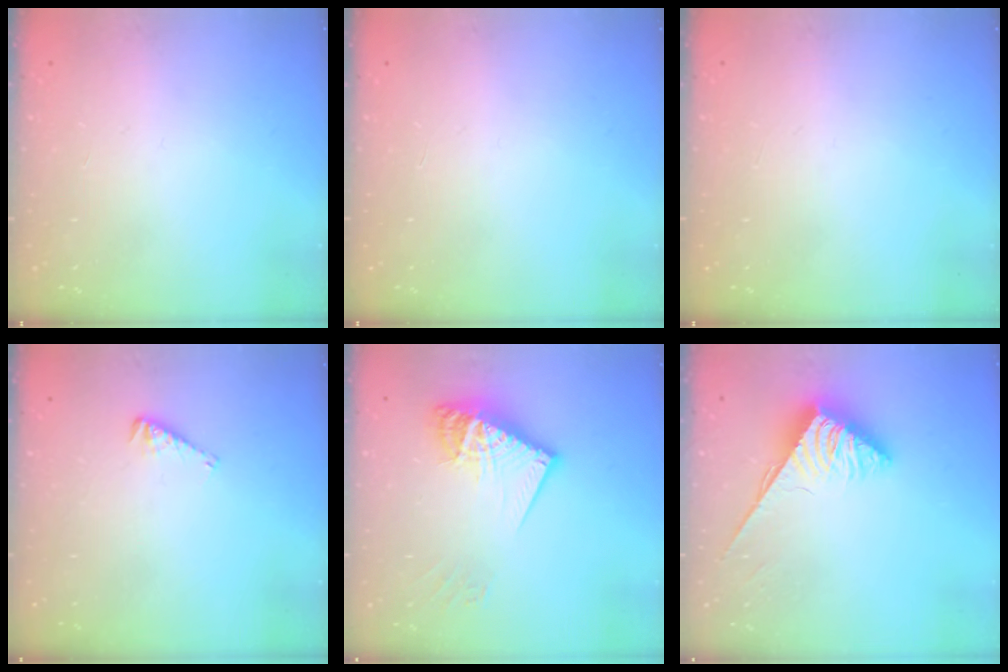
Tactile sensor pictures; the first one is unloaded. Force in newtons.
{"total": 0.0}
{"total": 0.0}
{"total": 4.0, "press": 4.0, "slide": 0.4}
{"total": 15.9, "press": 15.8, "slide": 1.7}
{"total": 3.8, "press": 3.8, "slide": 0.6}